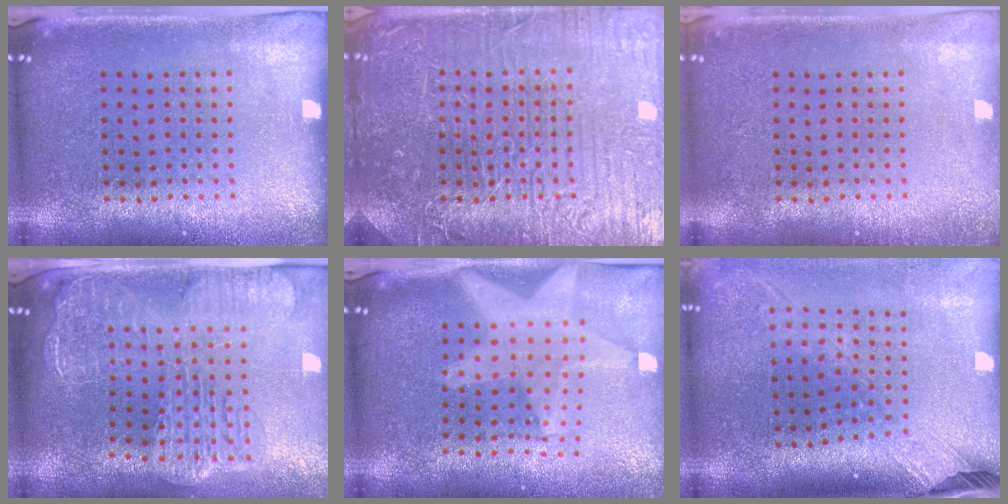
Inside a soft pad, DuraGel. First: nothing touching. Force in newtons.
{"total": 7.8, "press": 7.7, "slide": 1.0}
{"total": 0.9, "press": 0.8, "slide": 0.2}
{"total": 2.9, "press": 2.4, "slide": 1.7}
{"total": 2.2, "press": 1.8, "slide": 1.3}
{"total": 2.5, "press": 1.9, "slide": 1.7}